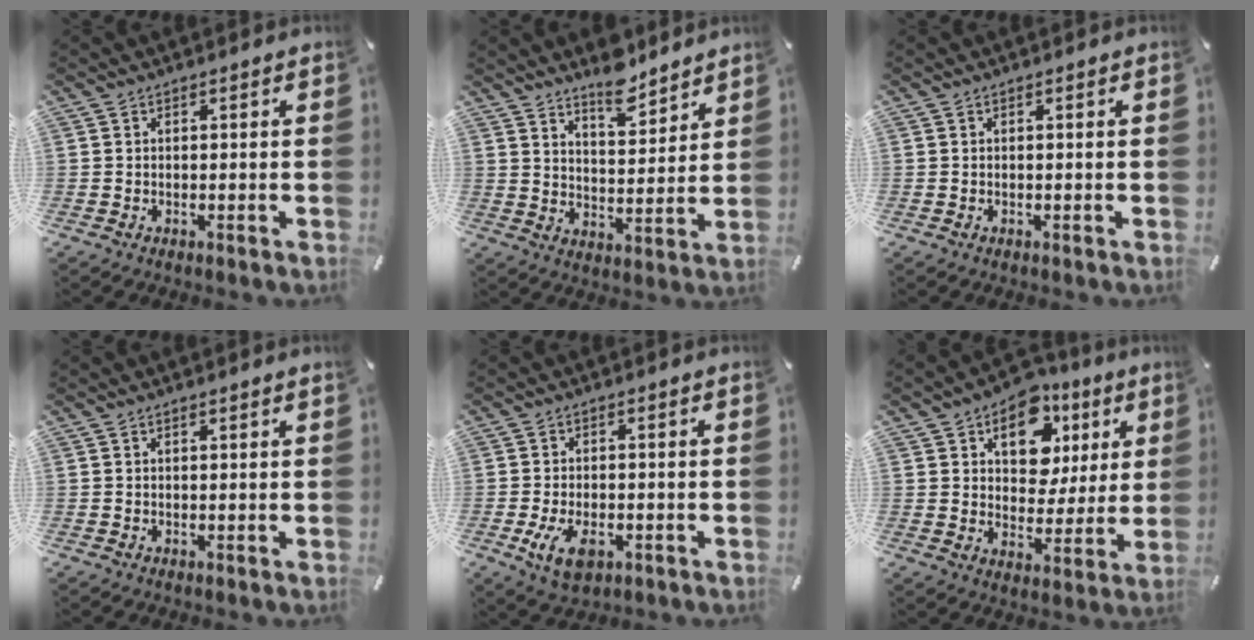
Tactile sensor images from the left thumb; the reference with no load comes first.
{"total": 9.0, "force": [7.9, 3.2, 2.9], "torque": [-0.036, -0.059, 0.141]}
{"total": 0.0}
{"total": 0.7, "force": [0.5, -0.1, 0.4], "torque": [-0.006, -0.003, 0.010]}
{"total": 6.3, "force": [-2.1, 3.7, 4.7], "torque": [-0.107, -0.005, -0.043]}
{"total": 13.1, "force": [6.5, 9.3, 6.5], "torque": [-0.092, -0.030, 0.114]}